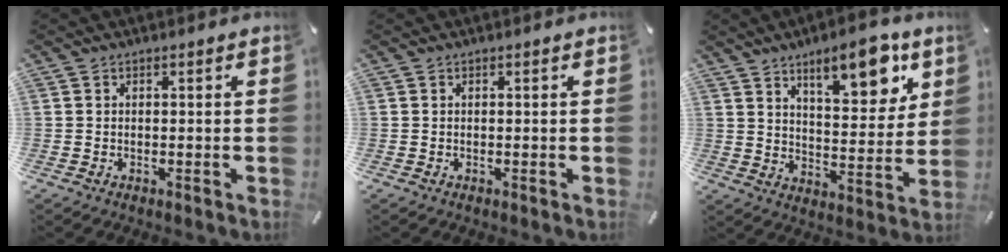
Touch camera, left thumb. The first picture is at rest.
{"total": 0.0}
{"total": 13.2, "force": [8.6, 5.0, 8.7], "torque": [-0.107, -0.053, 0.140]}